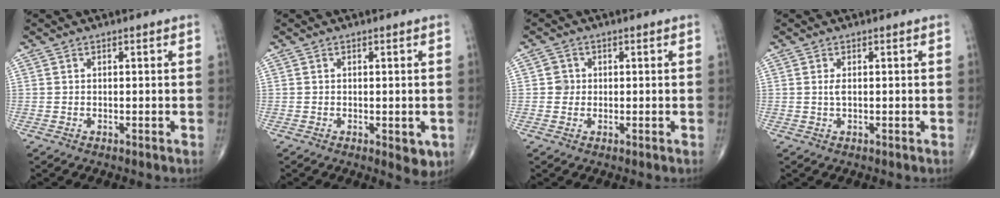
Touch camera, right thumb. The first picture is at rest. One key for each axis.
{"total": 3.6, "fx": -1.0, "fy": 1.6, "fz": 3.1, "tx": -0.024, "ty": -0.007, "tz": -0.010}
{"total": 2.0, "fx": 0.1, "fy": 2.0, "fz": 0.4, "tx": 0.005, "ty": 0.005, "tz": -0.001}
{"total": 1.2, "fx": 0.2, "fy": 0.4, "fz": 1.1, "tx": -0.025, "ty": -0.002, "tz": 0.005}